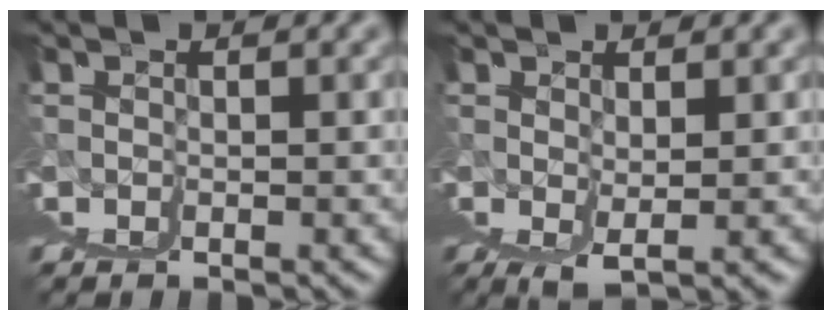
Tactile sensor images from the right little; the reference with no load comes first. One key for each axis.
{"total": 3.6, "fx": 2.9, "fy": -1.8, "fz": 1.1, "tx": -0.002, "ty": 0.015, "tz": 0.051}